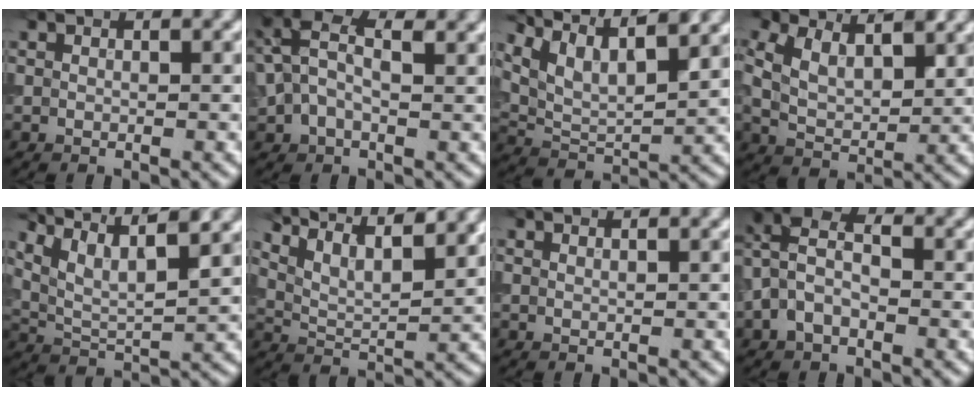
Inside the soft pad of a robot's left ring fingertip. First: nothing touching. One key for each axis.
{"total": 7.2, "fx": 2.2, "fy": 4.0, "fz": 5.5, "tx": -0.138, "ty": 0.018, "tz": 0.033}
{"total": 8.4, "fx": 5.7, "fy": 2.8, "fz": 5.5, "tx": -0.120, "ty": 0.018, "tz": 0.094}
{"total": 6.0, "fx": 3.1, "fy": 3.3, "fz": 4.0, "tx": -0.093, "ty": 0.014, "tz": 0.044}
{"total": 9.2, "fx": 6.5, "fy": 2.4, "fz": 6.0, "tx": -0.120, "ty": 0.024, "tz": 0.092}
{"total": 10.6, "fx": 7.8, "fy": 3.4, "fz": 6.3, "tx": -0.120, "ty": 0.029, "tz": 0.111}
{"total": 0.7, "fx": 0.7, "fy": -0.2, "fz": 0.1, "tx": -0.006, "ty": 0.000, "tz": 0.010}
{"total": 4.6, "fx": -0.9, "fy": 2.8, "fz": 3.5, "tx": -0.078, "ty": 0.019, "tz": -0.029}